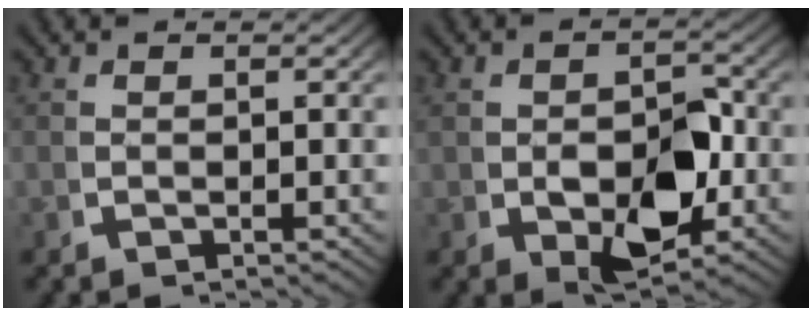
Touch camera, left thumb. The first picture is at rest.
{"total": 7.2, "force": [-0.5, 3.9, 6.0], "torque": [-0.105, -0.016, 0.005]}